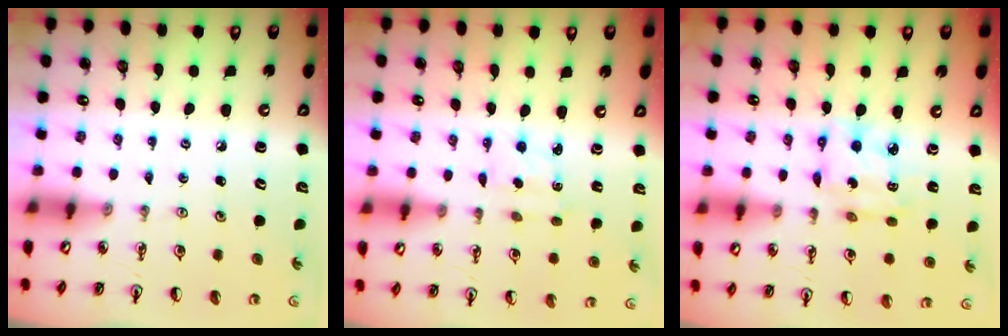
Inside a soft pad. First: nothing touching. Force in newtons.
{"total": 1.6, "press": 1.5, "slide": 0.6}
{"total": 7.9, "press": 7.9, "slide": 0.6}